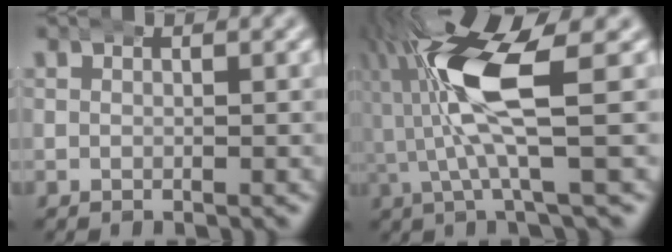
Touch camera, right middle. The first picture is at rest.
{"total": 10.9, "force": [3.3, 3.4, 9.8], "torque": [-0.195, 0.011, 0.046]}